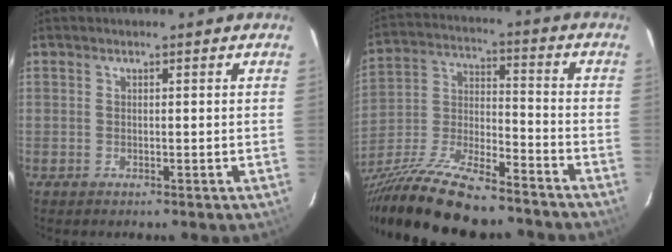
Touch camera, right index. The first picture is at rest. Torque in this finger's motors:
{"motor_torque": [1.35, -0.78, 1.05, 0.21]}